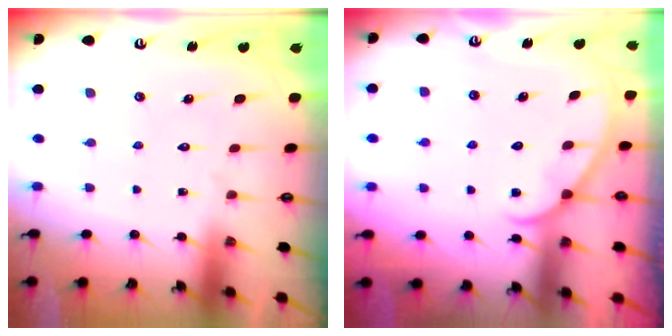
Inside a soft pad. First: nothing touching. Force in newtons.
{"total": 3.2, "press": 3.2, "slide": 0.1}